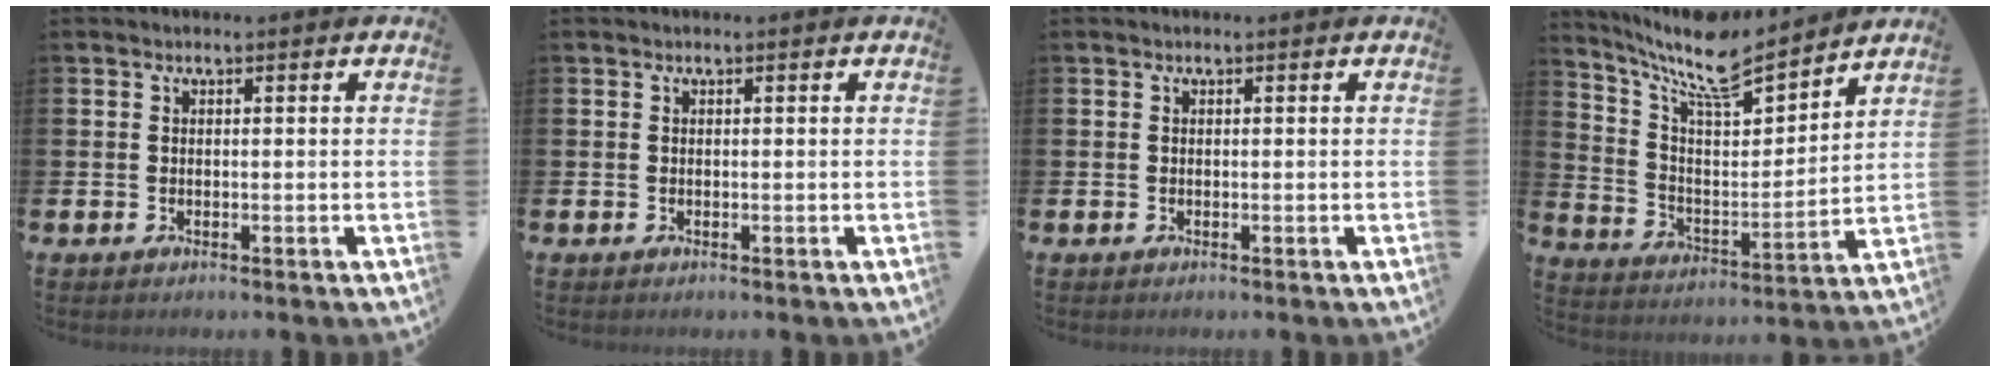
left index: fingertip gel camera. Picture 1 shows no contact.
{"total": 0.0}
{"total": 0.0}
{"total": 10.3, "force": [8.9, 2.3, 4.5], "torque": [-0.121, -0.058, 0.154]}